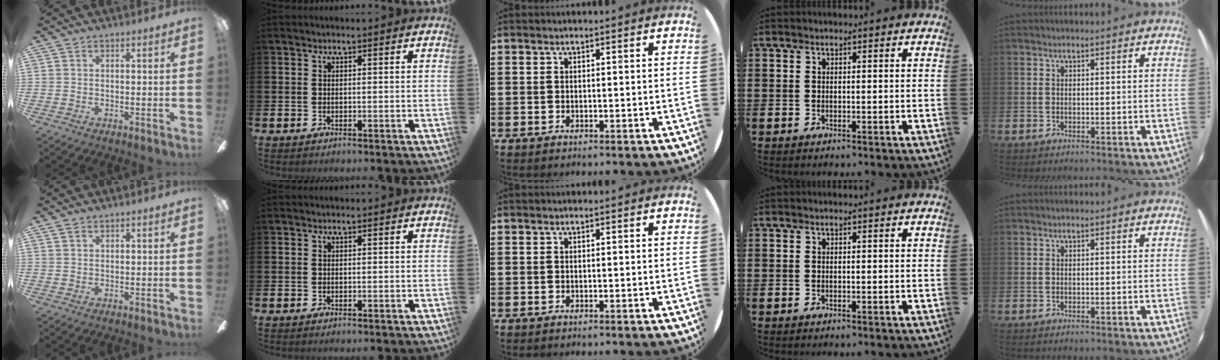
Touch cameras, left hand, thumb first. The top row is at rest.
{"thumb": {"total": 1.2, "force": [0.9, 0.6, 0.4], "torque": [-0.009, 0.001, 0.018]}}